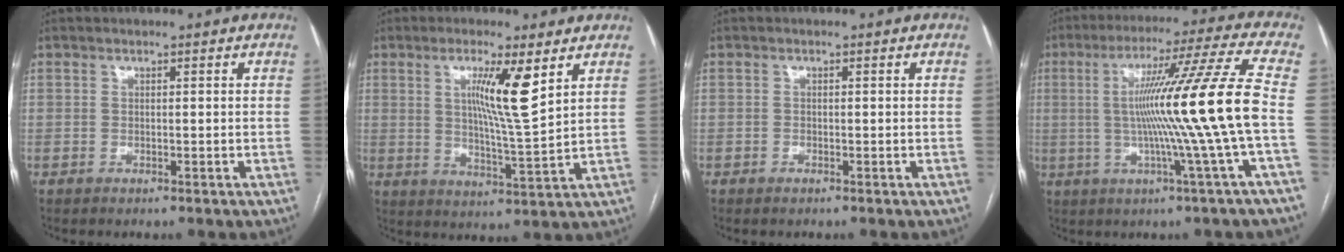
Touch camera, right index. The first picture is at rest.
{"total": 8.9, "force": [3.8, -0.1, 8.1], "torque": [-0.141, -0.012, 0.065]}
{"total": 0.6, "force": [-0.5, 0.3, 0.2], "torque": [-0.004, 0.001, -0.007]}
{"total": 16.6, "force": [-1.3, -3.3, 16.2], "torque": [-0.256, -0.003, -0.028]}